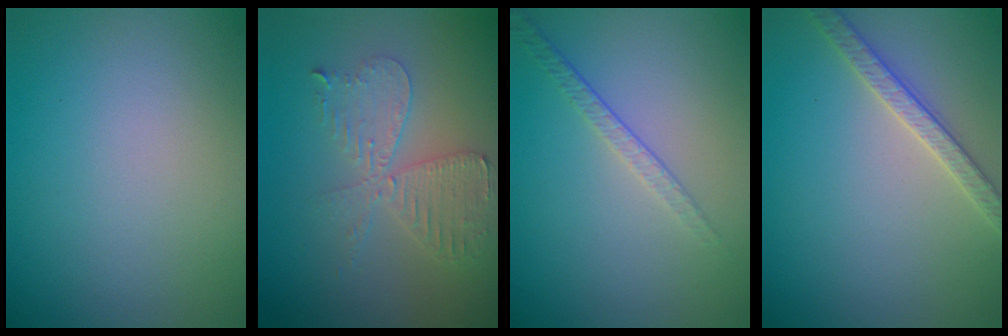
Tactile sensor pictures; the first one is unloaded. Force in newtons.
{"total": 4.0, "press": 3.4, "slide": 2.0}
{"total": 1.6, "press": 1.0, "slide": 1.3}
{"total": 2.7, "press": 2.7, "slide": 0.1}